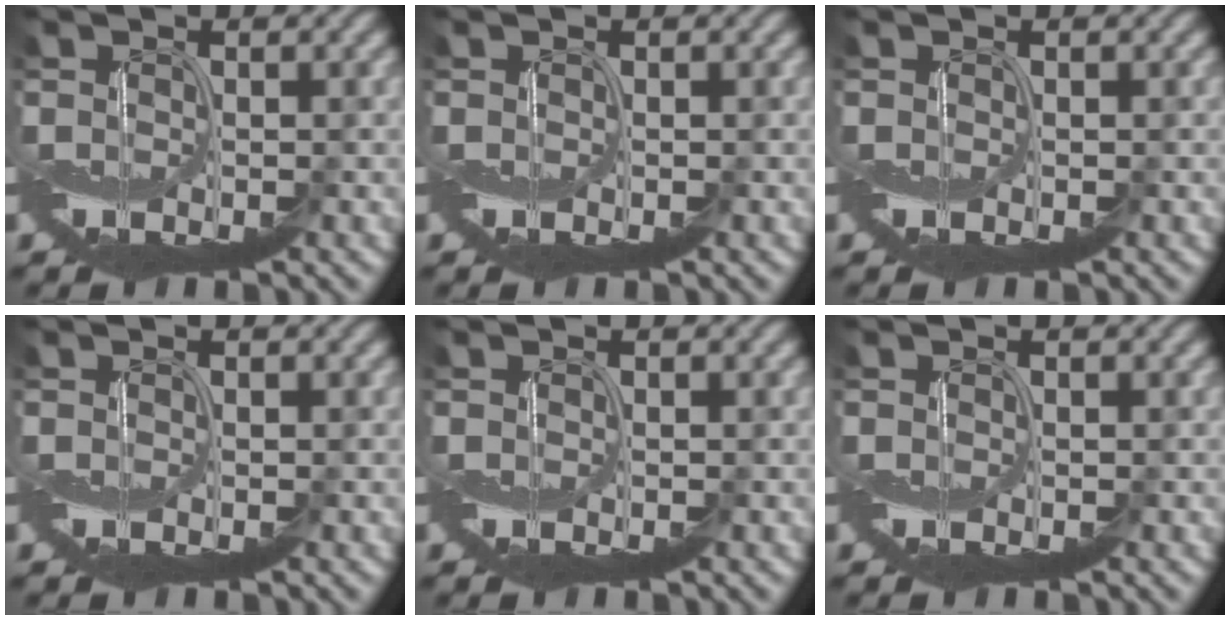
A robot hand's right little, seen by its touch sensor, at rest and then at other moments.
{"total": 0.0}
{"total": 0.0}
{"total": 0.0}
{"total": 0.0}
{"total": 0.0}